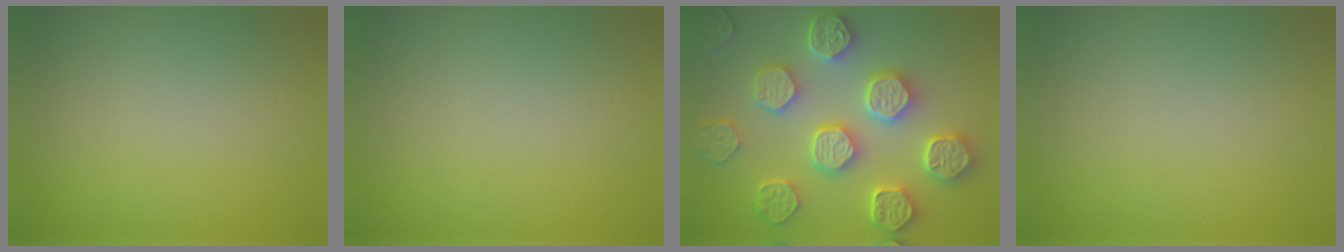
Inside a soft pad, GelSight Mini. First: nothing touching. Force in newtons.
{"total": 0.0}
{"total": 7.4, "press": 6.6, "slide": 3.4}
{"total": 0.0}